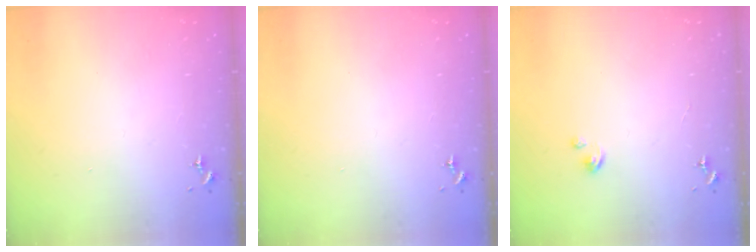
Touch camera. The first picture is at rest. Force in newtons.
{"total": 0.0}
{"total": 2.8, "press": 2.8, "slide": 0.2}